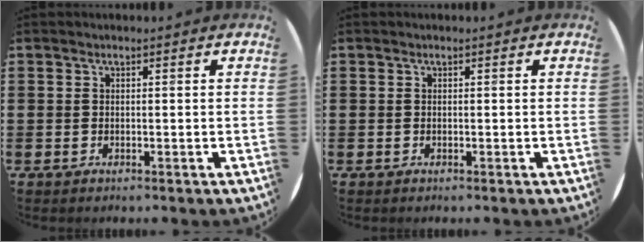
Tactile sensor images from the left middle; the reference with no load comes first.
{"total": 0.0}